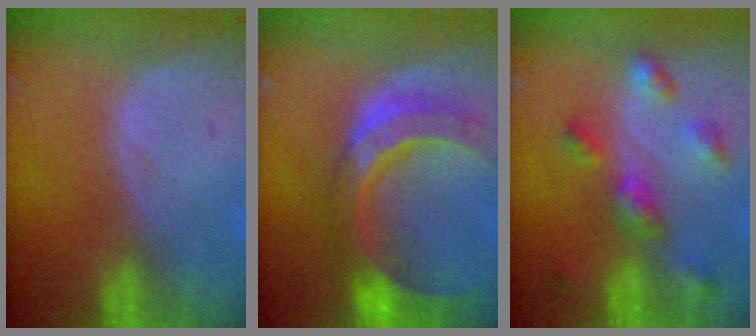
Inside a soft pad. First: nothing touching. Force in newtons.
{"total": 11.5, "press": 9.8, "slide": 6.0}
{"total": 6.4, "press": 5.7, "slide": 2.8}